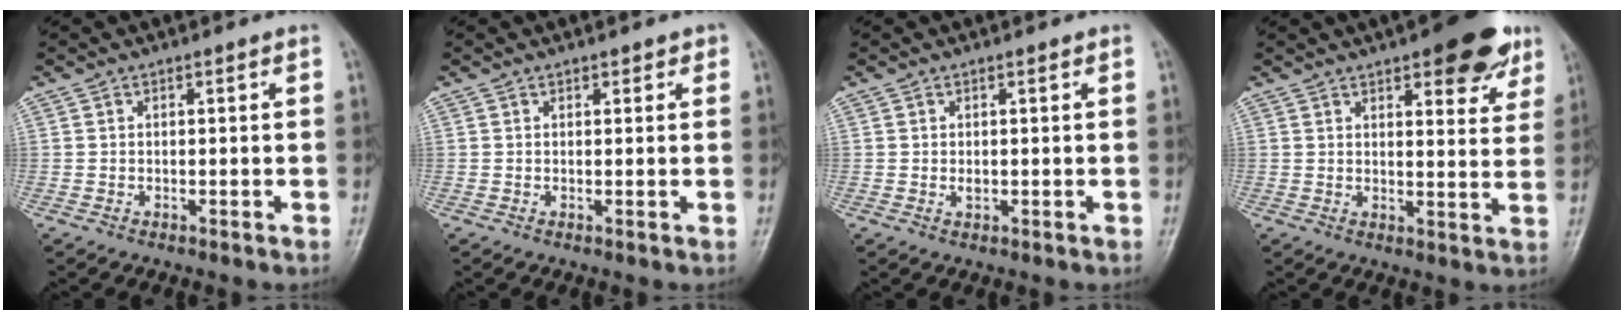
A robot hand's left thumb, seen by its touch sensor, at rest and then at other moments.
{"total": 1.4, "force": [0.8, 1.0, 0.6], "torque": [0.011, -0.002, 0.007]}
{"total": 1.2, "force": [0.1, 0.9, 0.8], "torque": [-0.007, -0.001, 0.003]}
{"total": 12.4, "force": [7.4, 4.6, 8.7], "torque": [-0.070, -0.030, 0.093]}